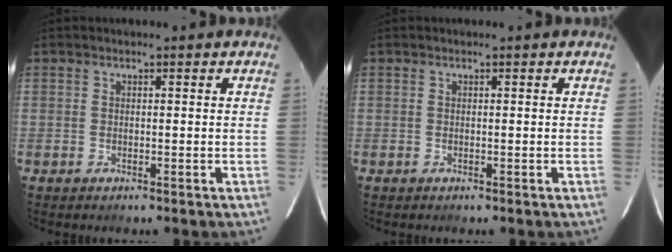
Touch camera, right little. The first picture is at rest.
{"total": 0.0}